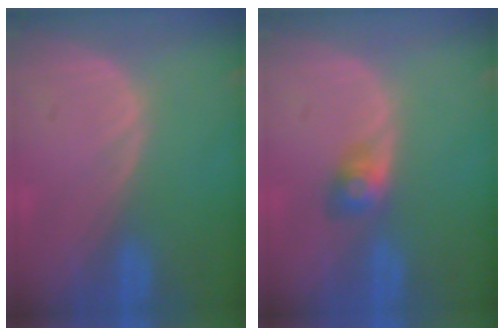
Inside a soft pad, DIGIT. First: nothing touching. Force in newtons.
{"total": 2.9, "press": 2.7, "slide": 1.0}